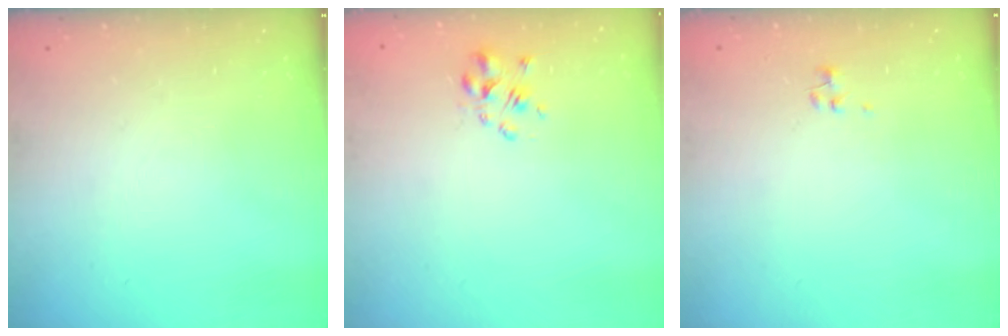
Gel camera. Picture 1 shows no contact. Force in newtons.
{"total": 3.1, "press": 3.0, "slide": 1.0}
{"total": 0.9, "press": 0.8, "slide": 0.4}